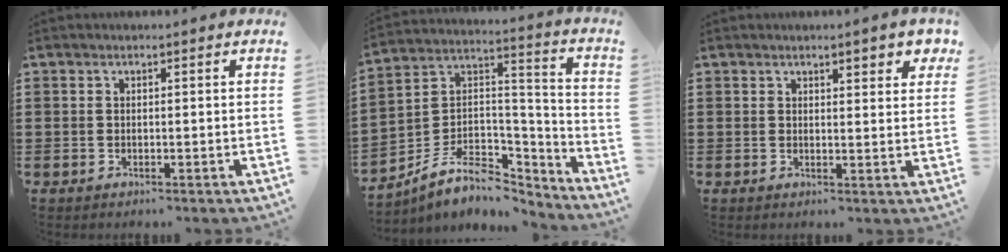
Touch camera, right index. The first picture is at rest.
{"total": 8.3, "force": [-5.4, 5.1, 3.8], "torque": [-0.089, 0.000, -0.101]}
{"total": 2.4, "force": [1.9, 0.6, 1.3], "torque": [-0.022, 0.002, 0.032]}